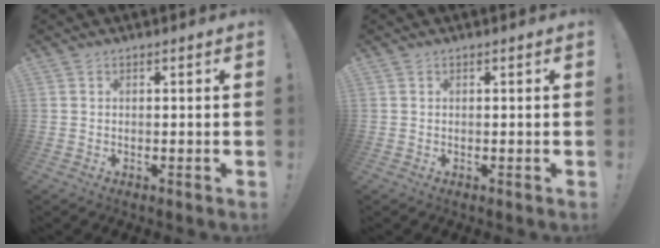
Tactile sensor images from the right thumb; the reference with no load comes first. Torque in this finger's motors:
{"motor_torque": [0.03, 0.03, 0.01, -0.04, 0.00]}